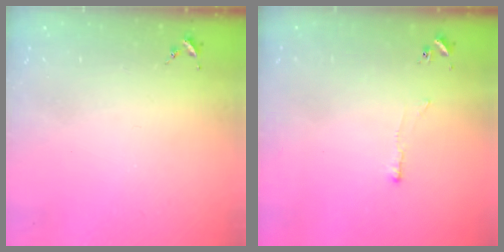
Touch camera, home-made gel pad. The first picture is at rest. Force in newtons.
{"total": 3.3, "press": 3.3, "slide": 0.3}